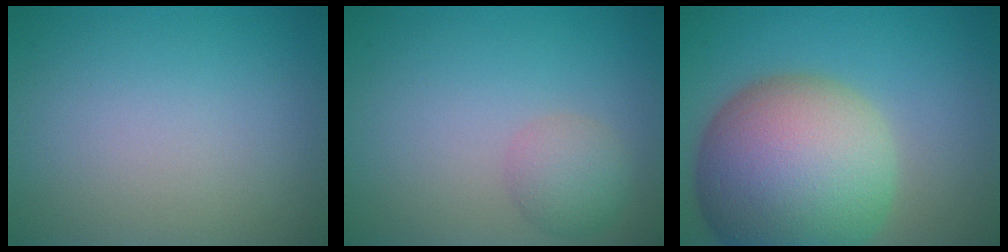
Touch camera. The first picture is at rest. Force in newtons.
{"total": 2.6, "press": 2.6, "slide": 0.1}
{"total": 15.5, "press": 15.5, "slide": 1.0}